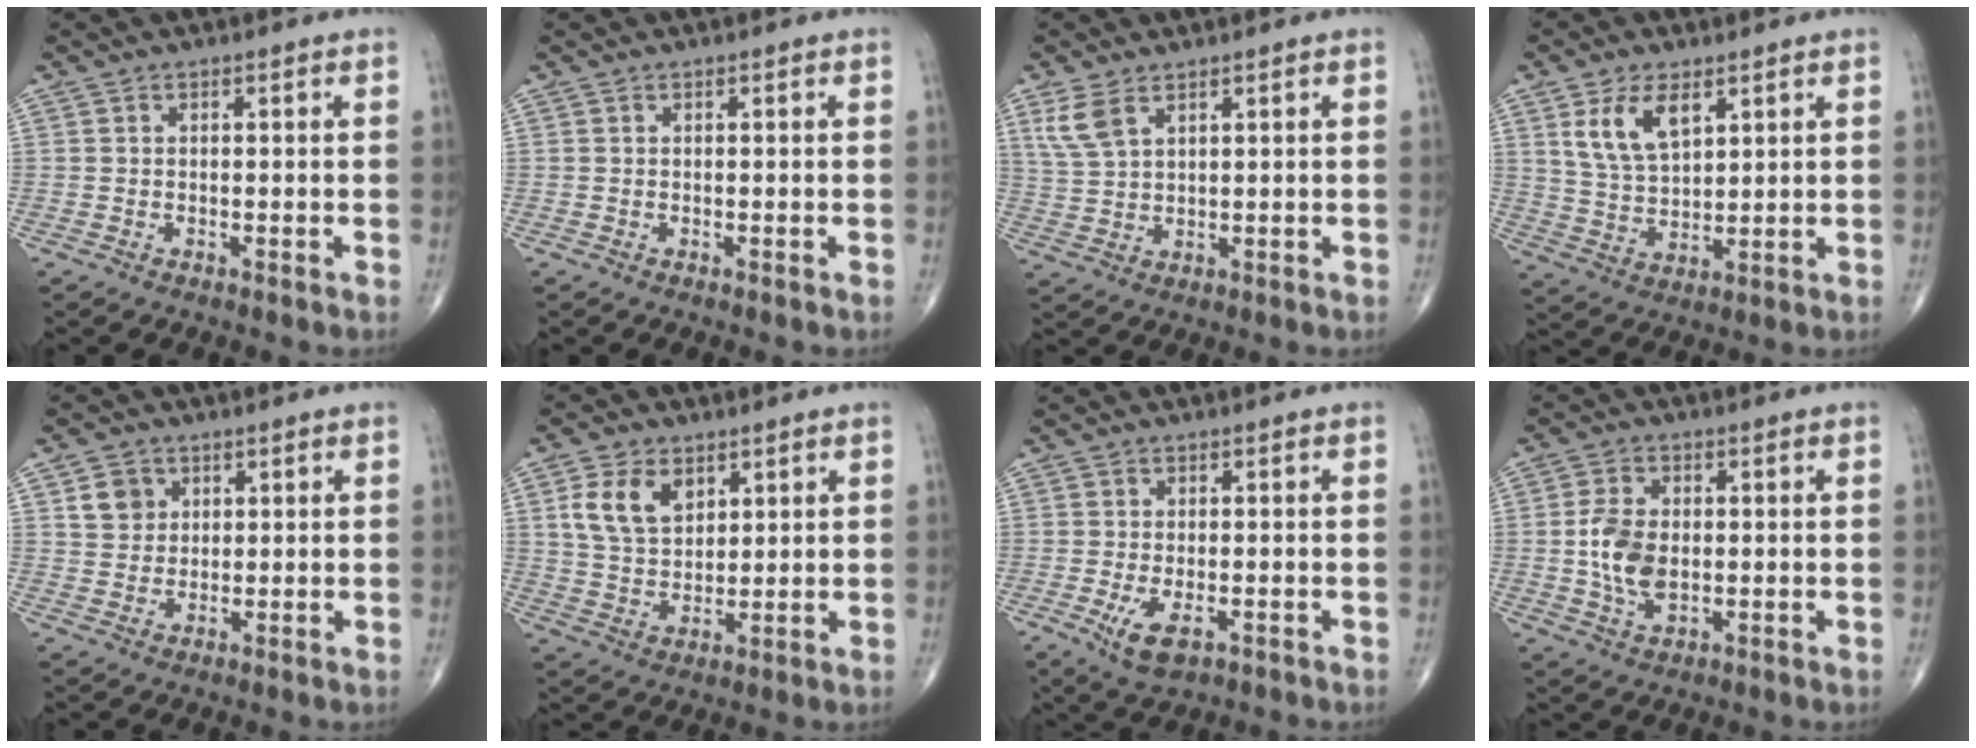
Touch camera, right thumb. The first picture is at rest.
{"total": 0.0}
{"total": 5.4, "force": [3.1, 2.6, 3.6], "torque": [-0.078, -0.006, 0.073]}
{"total": 9.2, "force": [4.3, 4.9, 6.5], "torque": [-0.109, -0.019, 0.090]}
{"total": 4.9, "force": [1.8, 4.2, 1.6], "torque": [-0.007, -0.007, 0.032]}
{"total": 9.3, "force": [3.8, 6.2, 5.7], "torque": [-0.089, -0.014, 0.076]}
{"total": 5.6, "force": [-2.1, 2.7, 4.4], "torque": [-0.082, -0.007, -0.028]}
{"total": 8.0, "force": [-0.3, 5.1, 6.2], "torque": [-0.118, 0.001, -0.004]}